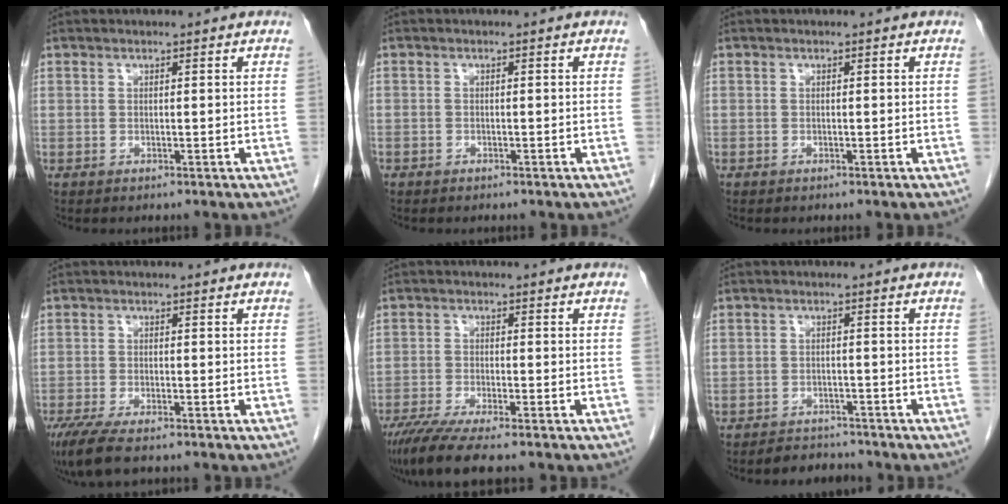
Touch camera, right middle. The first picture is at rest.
{"total": 0.8, "force": [-0.6, 0.5, 0.1], "torque": [-0.007, 0.001, -0.012]}
{"total": 0.0}
{"total": 6.8, "force": [-5.0, 1.5, 4.4], "torque": [-0.080, -0.018, -0.085]}
{"total": 8.1, "force": [-6.4, 0.3, 4.8], "torque": [-0.080, -0.023, -0.110]}
{"total": 3.4, "force": [-3.1, 1.3, -0.3], "torque": [0.006, 0.002, -0.048]}